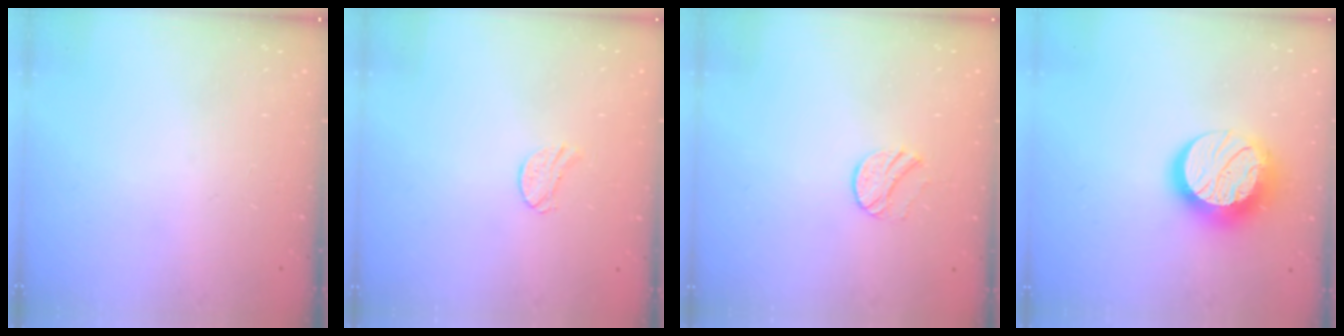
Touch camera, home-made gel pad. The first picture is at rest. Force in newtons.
{"total": 6.4, "press": 6.4, "slide": 0.4}
{"total": 7.0, "press": 7.0, "slide": 0.6}
{"total": 14.8, "press": 14.7, "slide": 1.1}